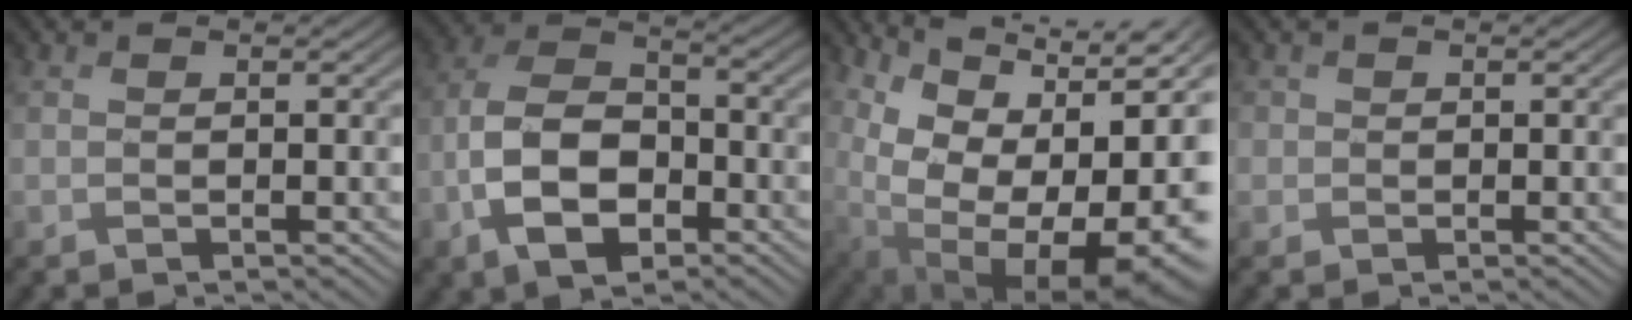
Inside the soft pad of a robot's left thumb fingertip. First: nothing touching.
{"total": 9.5, "force": [-4.4, 5.4, 6.4], "torque": [-0.137, 0.001, -0.086]}
{"total": 15.1, "force": [3.9, 9.3, 11.2], "torque": [-0.203, -0.006, 0.116]}
{"total": 1.1, "force": [-0.2, 0.6, -0.9], "torque": [0.018, -0.002, 0.005]}